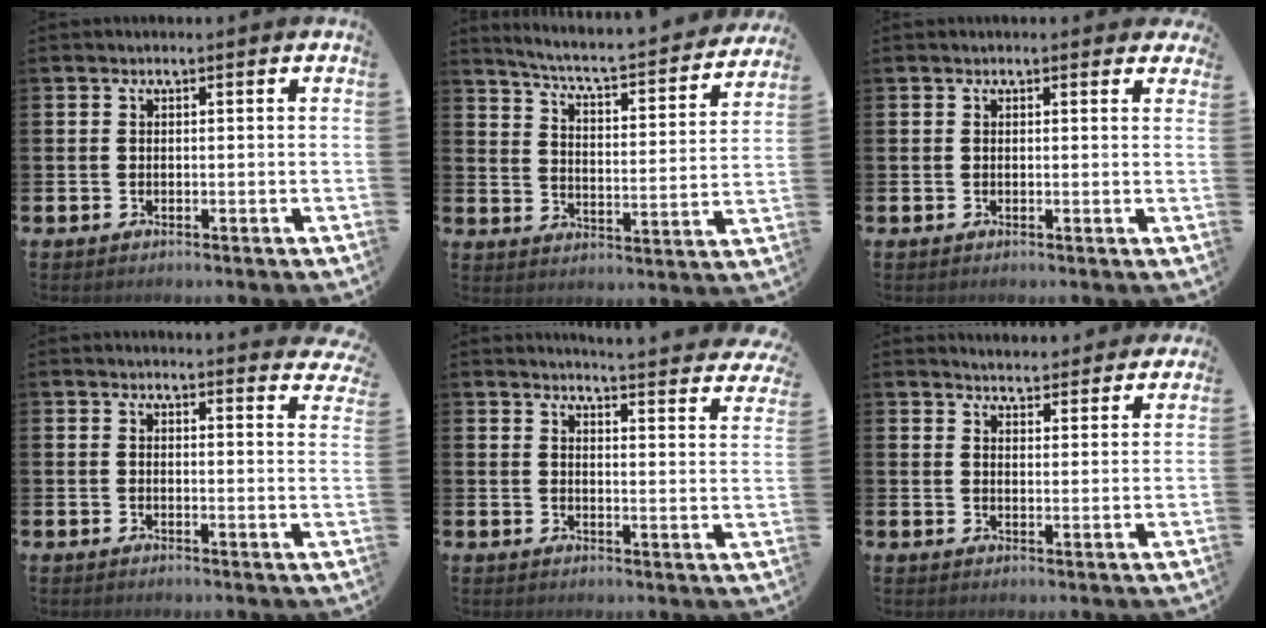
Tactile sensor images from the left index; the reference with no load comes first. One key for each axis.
{"total": 5.4, "fx": 4.9, "fy": 0.3, "fz": 2.0, "tx": -0.068, "ty": -0.044, "tz": 0.076}
{"total": 0.6, "fx": 0.6, "fy": 0.3, "fz": 0.1, "tx": 0.006, "ty": 0.002, "tz": 0.009}
{"total": 2.8, "fx": 2.8, "fy": 0.1, "fz": 0.0, "tx": 0.013, "ty": -0.023, "tz": 0.047}
{"total": 4.7, "fx": 4.7, "fy": -0.1, "fz": 0.8, "tx": -0.013, "ty": -0.043, "tz": 0.076}
{"total": 4.5, "fx": 4.4, "fy": 0.5, "fz": -0.2, "tx": -0.007, "ty": -0.030, "tz": 0.080}